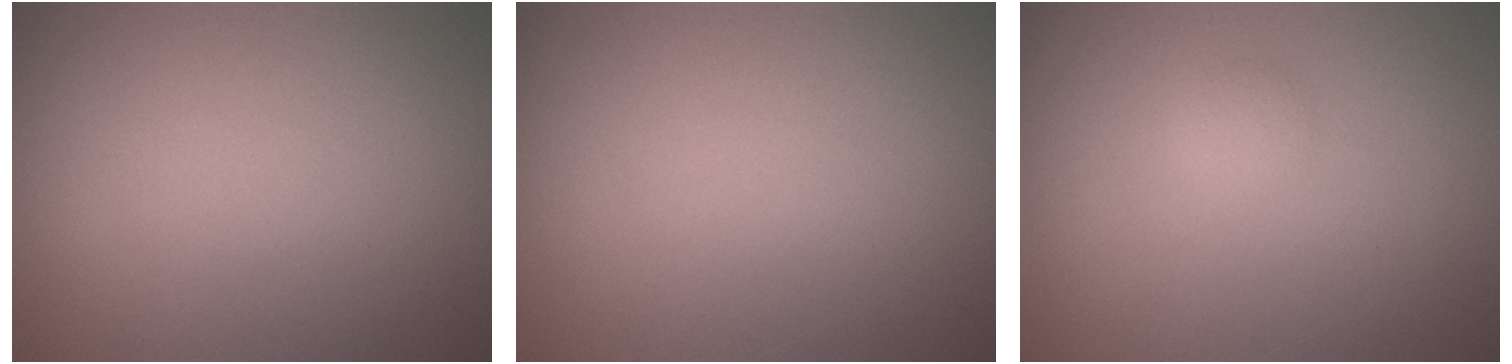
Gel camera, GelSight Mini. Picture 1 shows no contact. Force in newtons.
{"total": 0.0}
{"total": 0.9, "press": 0.9, "slide": 0.1}